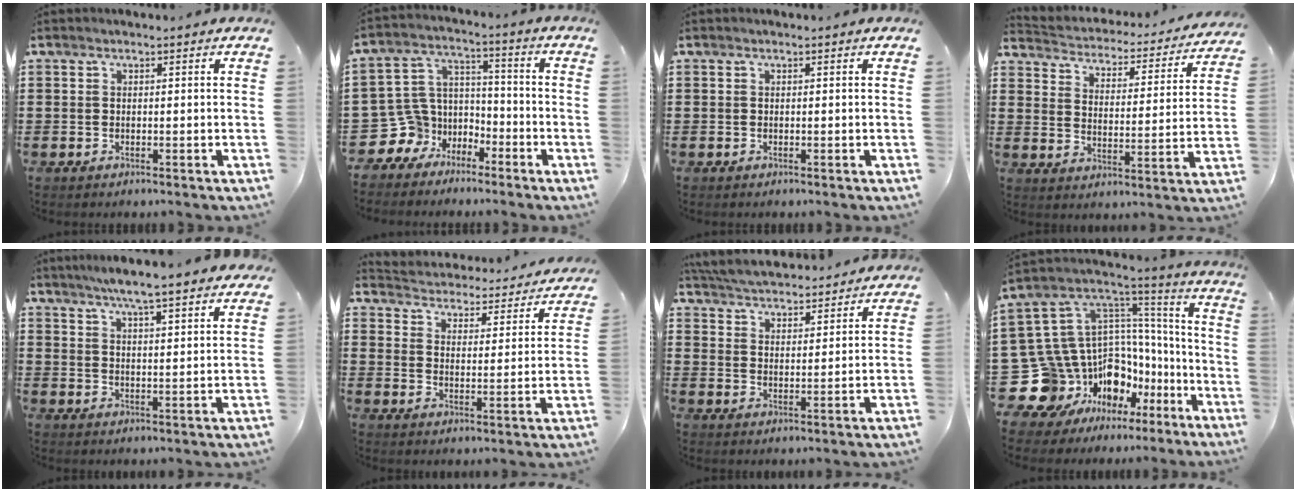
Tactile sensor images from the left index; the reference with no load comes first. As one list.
[{"total": 7.5, "force": [-3.9, 6.4, 0.7], "torque": [-0.066, -0.004, -0.078]}, {"total": 0.0}, {"total": 2.6, "force": [2.6, 0.4, 0.2], "torque": [-0.024, -0.028, 0.035]}, {"total": 5.3, "force": [4.8, -0.2, 2.3], "torque": [-0.060, -0.018, 0.084]}, {"total": 3.4, "force": [3.4, 0.0, -0.2], "torque": [-0.021, -0.035, 0.051]}, {"total": 4.8, "force": [4.8, 0.2, 0.3], "torque": [-0.029, -0.029, 0.083]}, {"total": 13.5, "force": [-6.6, 11.3, 3.4], "torque": [-0.126, -0.024, -0.081]}]